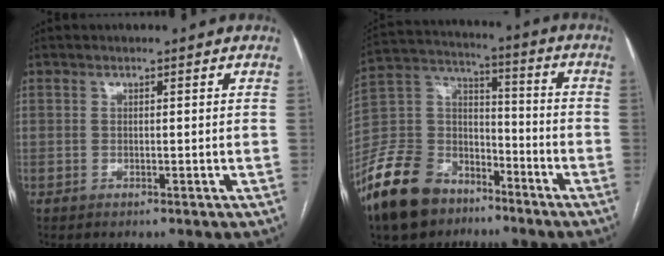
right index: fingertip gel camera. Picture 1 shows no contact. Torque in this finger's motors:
{"motor_torque": [1.03, -1.12, -0.06, -0.21]}